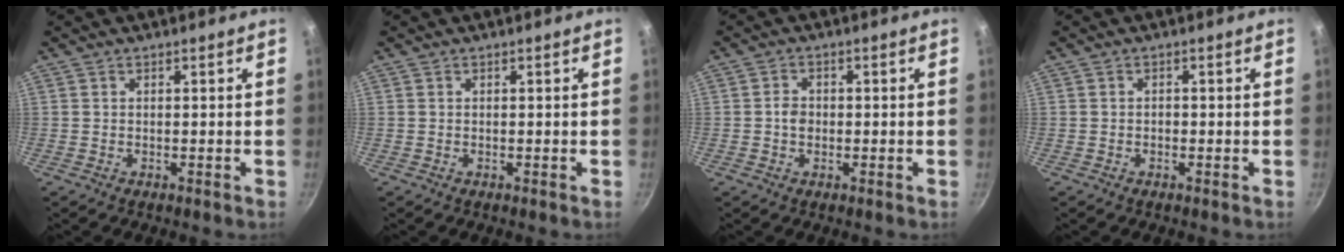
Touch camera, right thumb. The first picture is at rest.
{"total": 0.0}
{"total": 2.5, "force": [-0.4, 2.0, 1.5], "torque": [-0.016, 0.008, -0.008]}
{"total": 0.7, "force": [-0.4, 0.5, 0.3], "torque": [-0.005, 0.002, -0.006]}